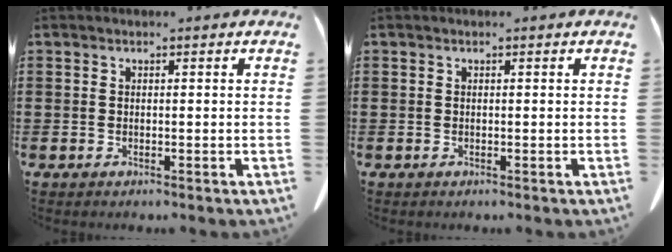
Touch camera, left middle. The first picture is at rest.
{"total": 0.0}